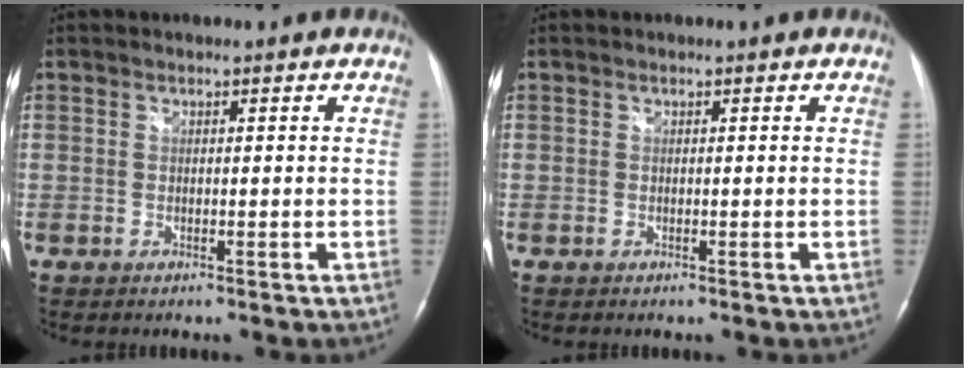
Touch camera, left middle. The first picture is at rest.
{"total": 0.0}